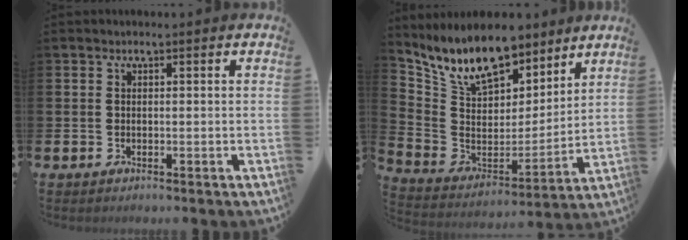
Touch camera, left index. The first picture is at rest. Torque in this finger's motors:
{"motor_torque": [1.80, -0.34, 1.05, 0.21]}